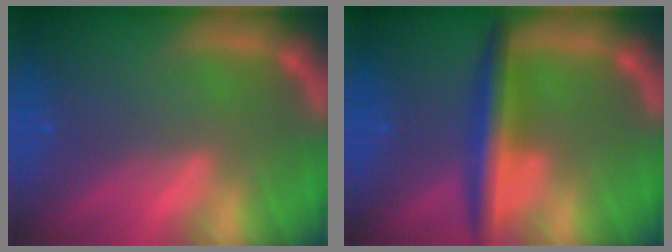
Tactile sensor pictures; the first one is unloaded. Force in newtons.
{"total": 5.0}